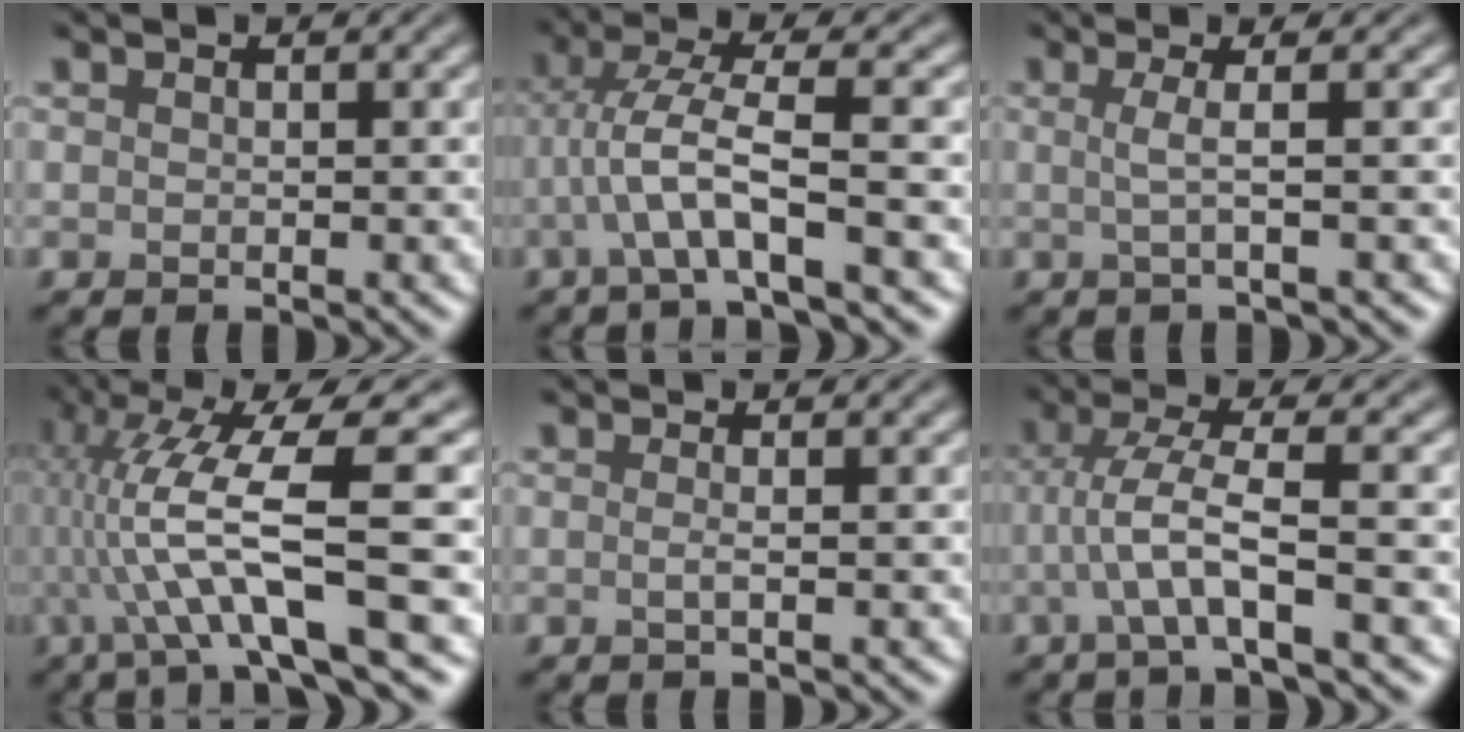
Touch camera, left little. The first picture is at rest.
{"total": 4.7, "force": [-1.7, 0.4, 4.4], "torque": [-0.091, 0.012, -0.035]}
{"total": 2.2, "force": [-0.4, 0.6, 2.1], "torque": [-0.037, 0.002, -0.016]}
{"total": 11.1, "force": [-0.7, 2.0, 10.9], "torque": [-0.192, 0.012, -0.008]}
{"total": 1.2, "force": [-0.4, 0.4, 1.0], "torque": [-0.014, -0.002, -0.015]}
{"total": 4.3, "force": [-1.4, 0.4, 4.0], "torque": [-0.080, 0.008, -0.028]}